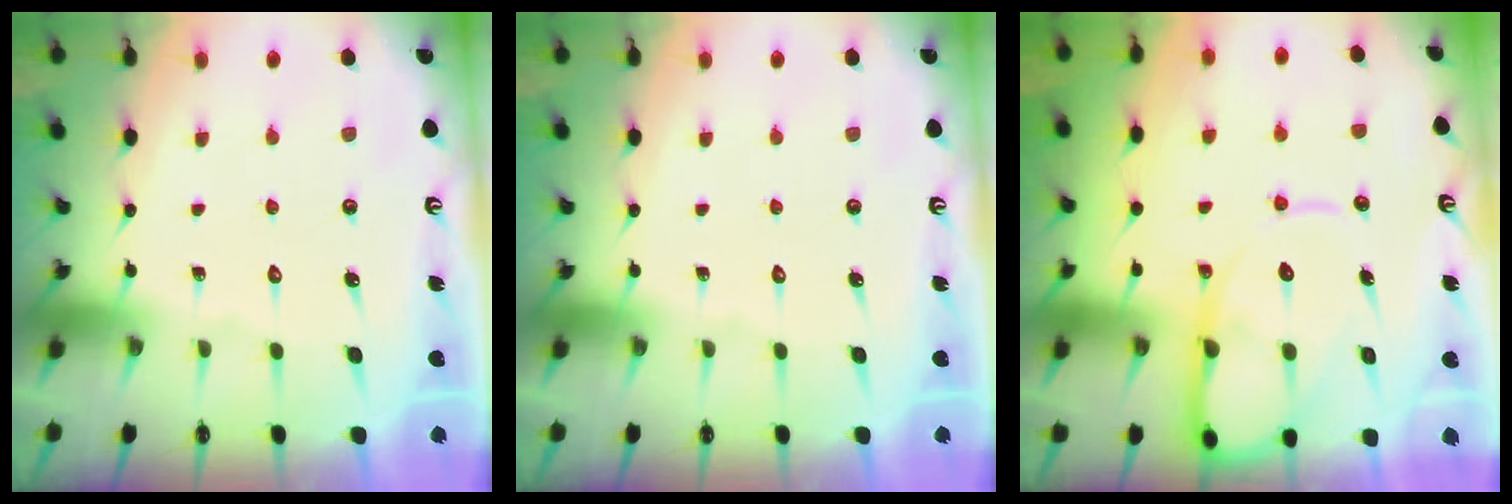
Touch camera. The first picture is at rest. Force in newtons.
{"total": 0.0}
{"total": 11.8, "press": 11.7, "slide": 1.3}